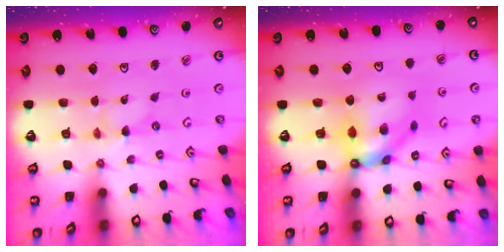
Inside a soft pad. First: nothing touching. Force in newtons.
{"total": 8.9, "press": 8.9, "slide": 0.6}